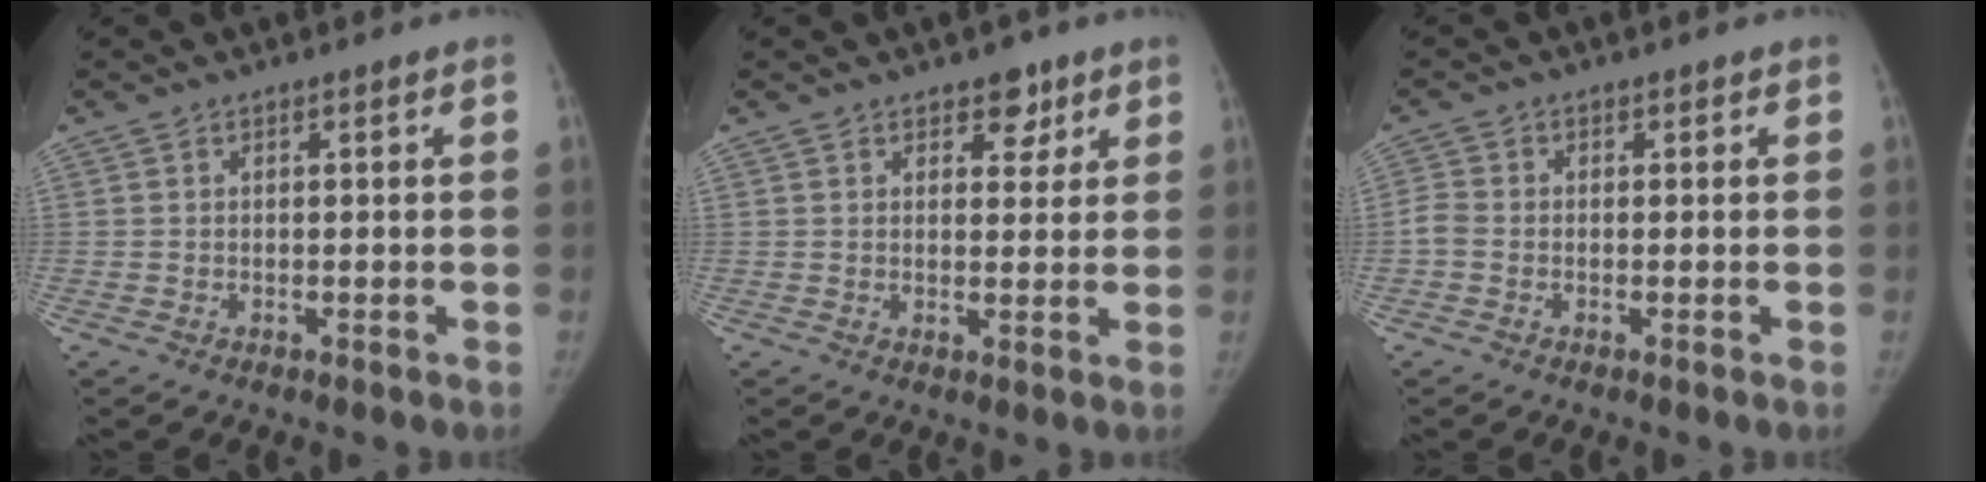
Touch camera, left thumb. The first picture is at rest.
{"total": 3.8, "force": [2.3, 2.5, 1.7], "torque": [0.004, -0.012, 0.031]}
{"total": 2.4, "force": [-0.9, 1.8, 1.3], "torque": [-0.027, 0.001, -0.028]}